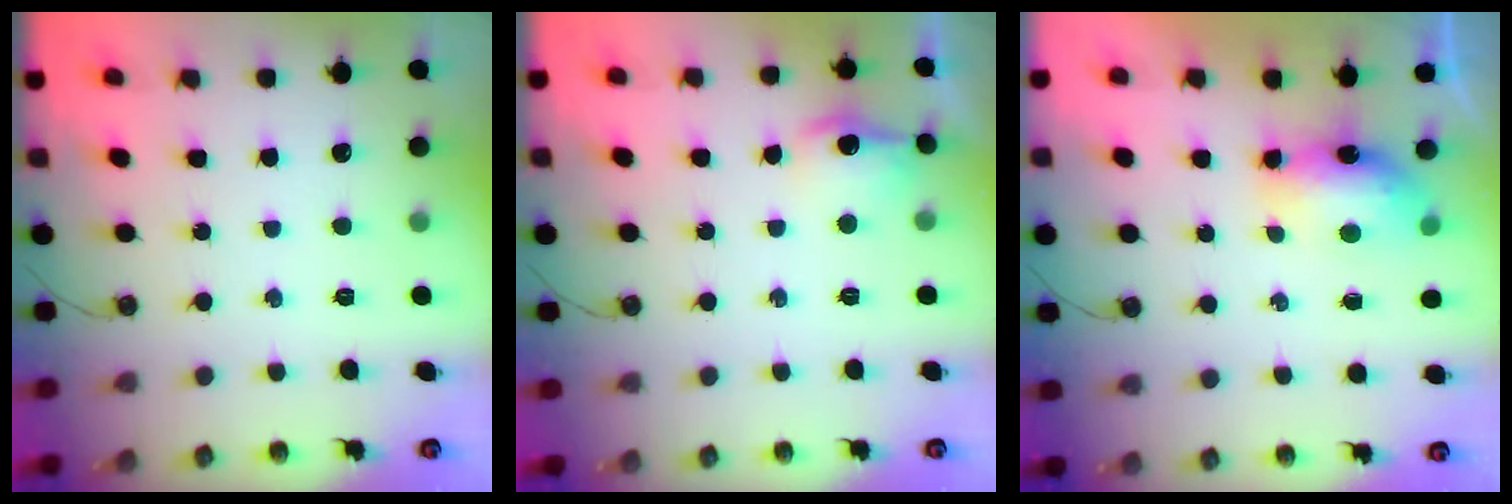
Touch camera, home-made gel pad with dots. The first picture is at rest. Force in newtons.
{"total": 10.4, "press": 10.4, "slide": 0.9}
{"total": 9.0, "press": 8.0, "slide": 3.9}